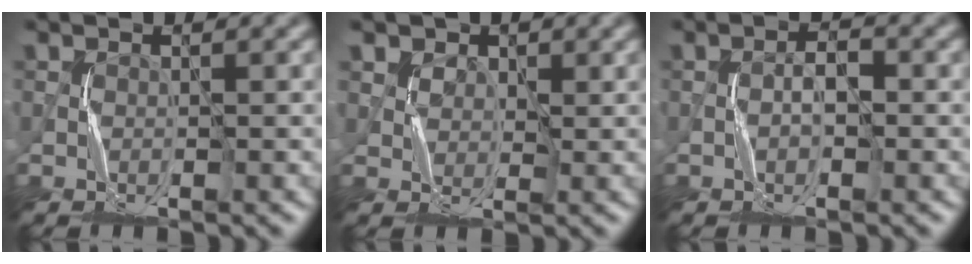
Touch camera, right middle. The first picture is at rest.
{"total": 2.9, "force": [1.7, 2.2, 1.0], "torque": [-0.042, -0.006, 0.038]}
{"total": 2.0, "force": [-0.4, 0.8, 1.8], "torque": [-0.024, 0.002, -0.010]}